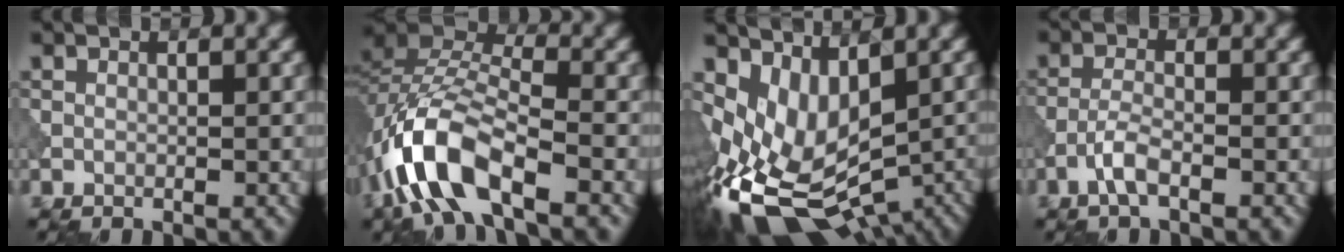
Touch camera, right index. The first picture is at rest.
{"total": 9.8, "force": [-5.1, 4.0, 7.3], "torque": [-0.152, 0.012, -0.104]}
{"total": 10.3, "force": [-2.4, 6.1, 7.9], "torque": [-0.149, -0.034, -0.016]}
{"total": 2.4, "force": [-1.5, 0.5, 1.8], "torque": [-0.042, 0.006, -0.036]}